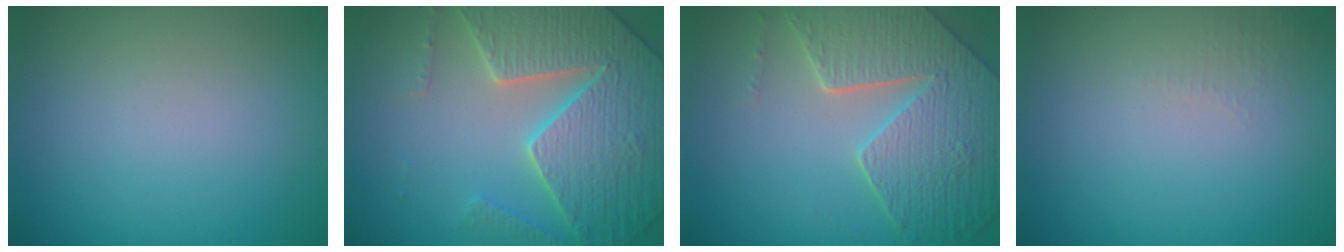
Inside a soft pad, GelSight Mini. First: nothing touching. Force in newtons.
{"total": 7.5, "press": 7.3, "slide": 1.9}
{"total": 8.4, "press": 6.0, "slide": 5.8}
{"total": 1.0, "press": 0.9, "slide": 0.3}